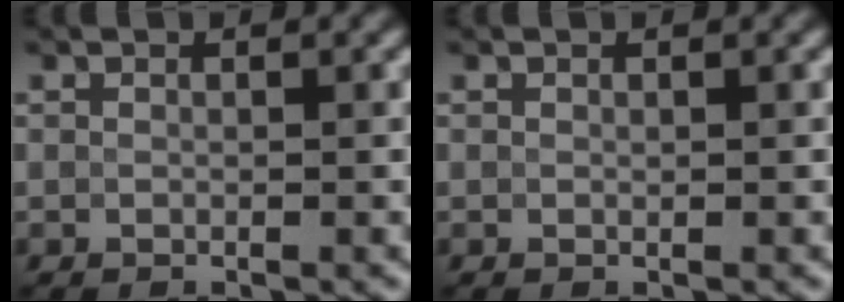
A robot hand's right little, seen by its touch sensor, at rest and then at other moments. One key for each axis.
{"total": 0.0}